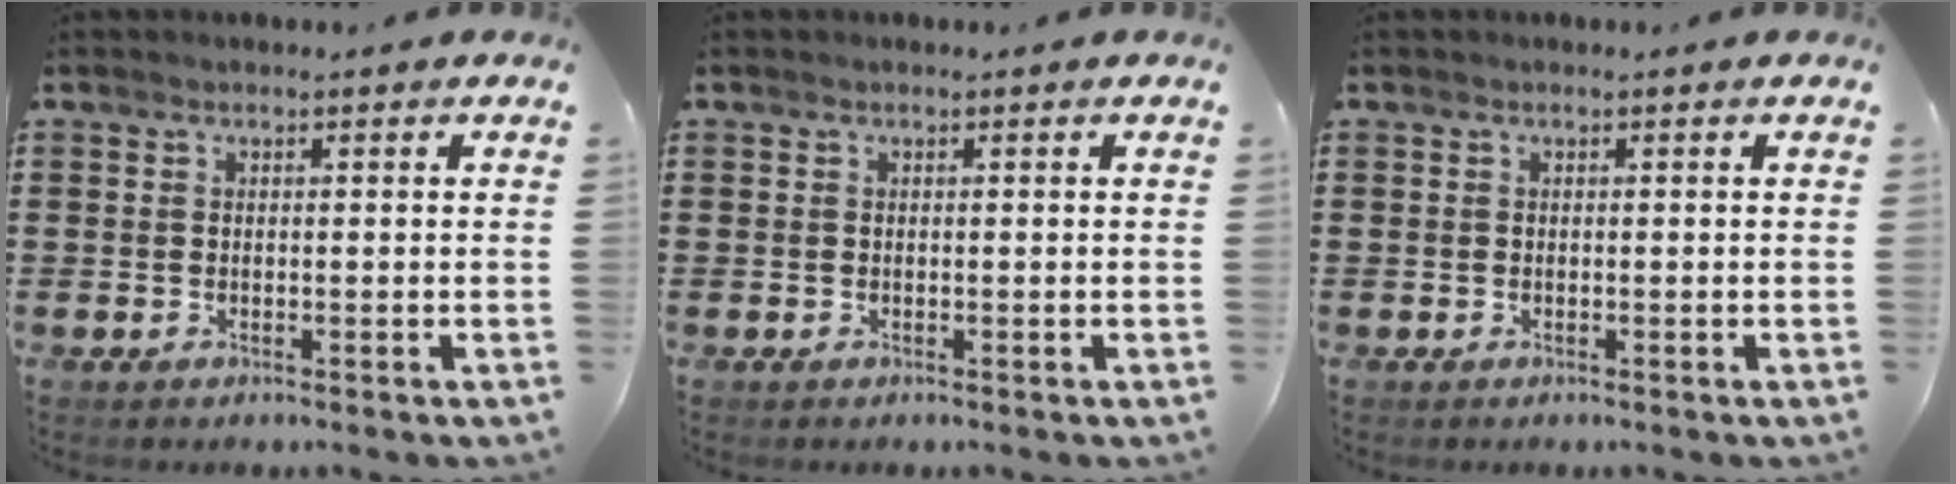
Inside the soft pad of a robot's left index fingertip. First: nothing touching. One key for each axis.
{"total": 0.0}
{"total": 0.0}